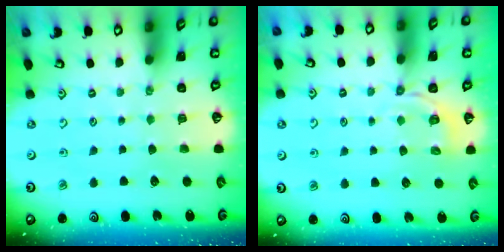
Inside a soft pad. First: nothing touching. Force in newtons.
{"total": 2.8, "press": 2.1, "slide": 1.8}